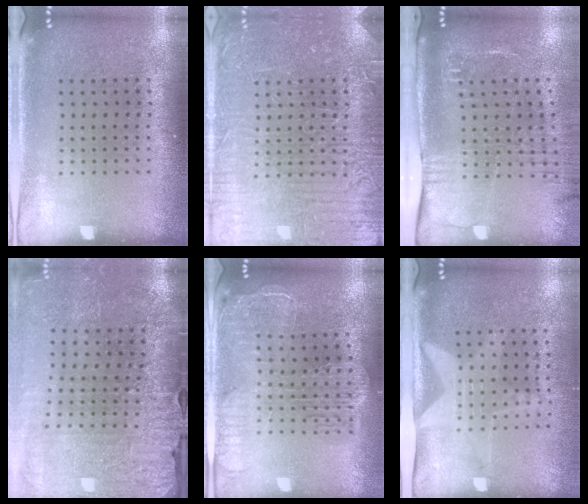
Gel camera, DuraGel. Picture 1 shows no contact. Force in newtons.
{"total": 4.5, "press": 4.5, "slide": 0.6}
{"total": 2.7, "press": 2.1, "slide": 1.7}
{"total": 3.5, "press": 3.4, "slide": 0.8}
{"total": 2.3, "press": 2.0, "slide": 1.1}
{"total": 2.0, "press": 1.6, "slide": 1.2}